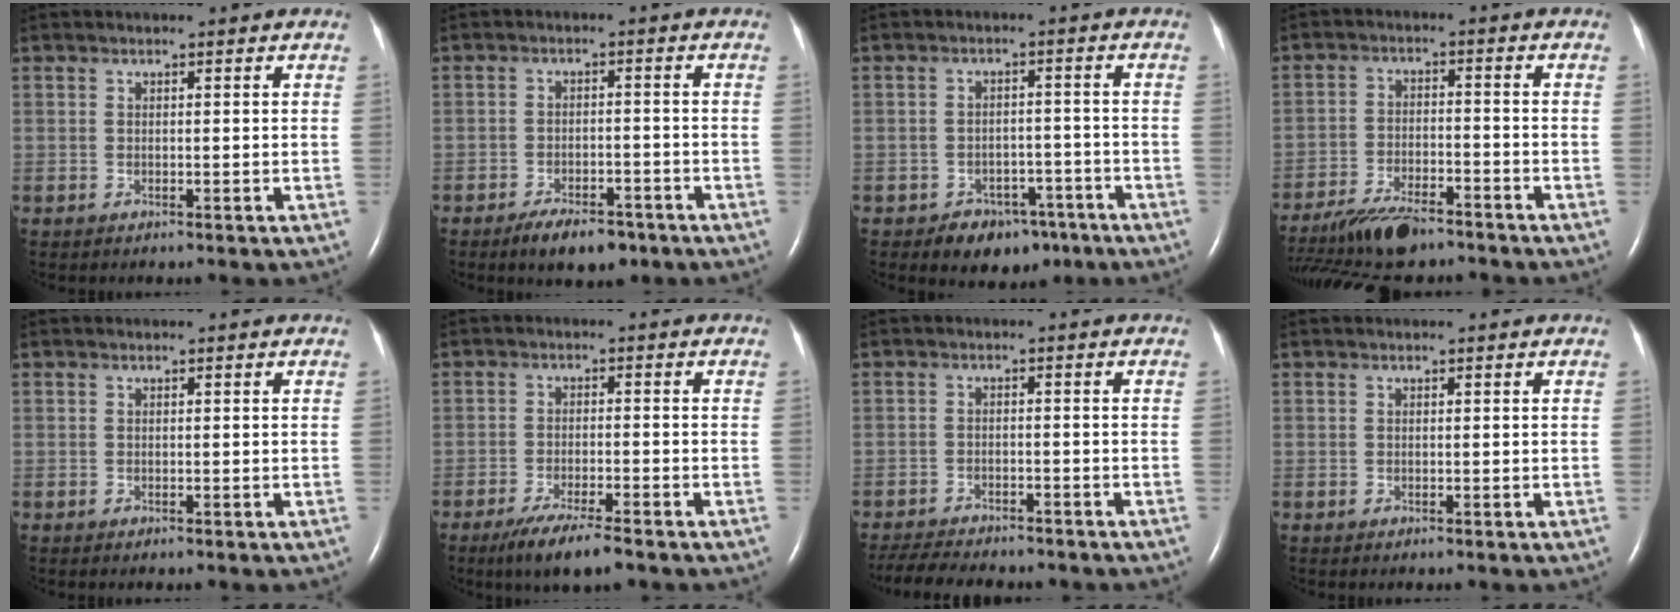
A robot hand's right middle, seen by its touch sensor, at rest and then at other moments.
{"total": 6.0, "force": [-4.4, 2.4, 3.3], "torque": [-0.055, -0.001, -0.067]}
{"total": 6.5, "force": [-4.4, 4.4, 2.0], "torque": [-0.020, 0.015, -0.056]}
{"total": 12.6, "force": [-10.4, 3.2, 6.3], "torque": [-0.119, -0.017, -0.176]}
{"total": 0.0}
{"total": 7.0, "force": [-5.1, 0.7, 4.8], "torque": [-0.084, -0.017, -0.087]}
{"total": 13.6, "force": [-12.1, 2.5, 5.8], "torque": [-0.108, -0.020, -0.169]}
{"total": 0.0}